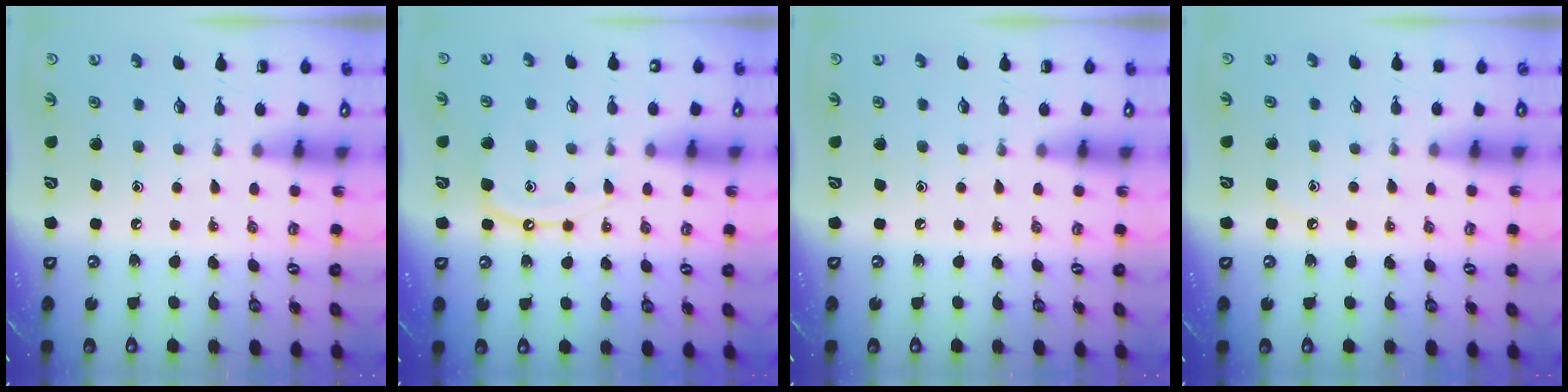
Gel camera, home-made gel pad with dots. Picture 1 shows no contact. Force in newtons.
{"total": 9.1, "press": 9.1, "slide": 0.9}
{"total": 0.0}
{"total": 4.8, "press": 4.7, "slide": 0.7}